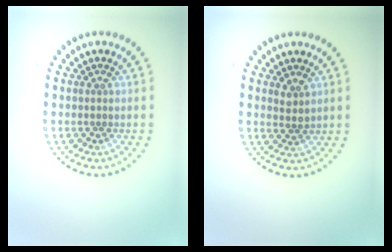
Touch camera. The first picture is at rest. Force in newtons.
{"total": 1.3, "press": 1.1, "slide": 0.7}